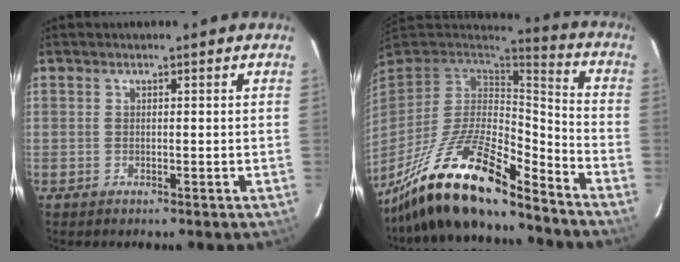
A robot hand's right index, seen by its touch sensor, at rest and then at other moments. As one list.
[{"total": 21.4, "force": [-15.4, 5.5, 13.9], "torque": [-0.278, -0.037, -0.280]}]